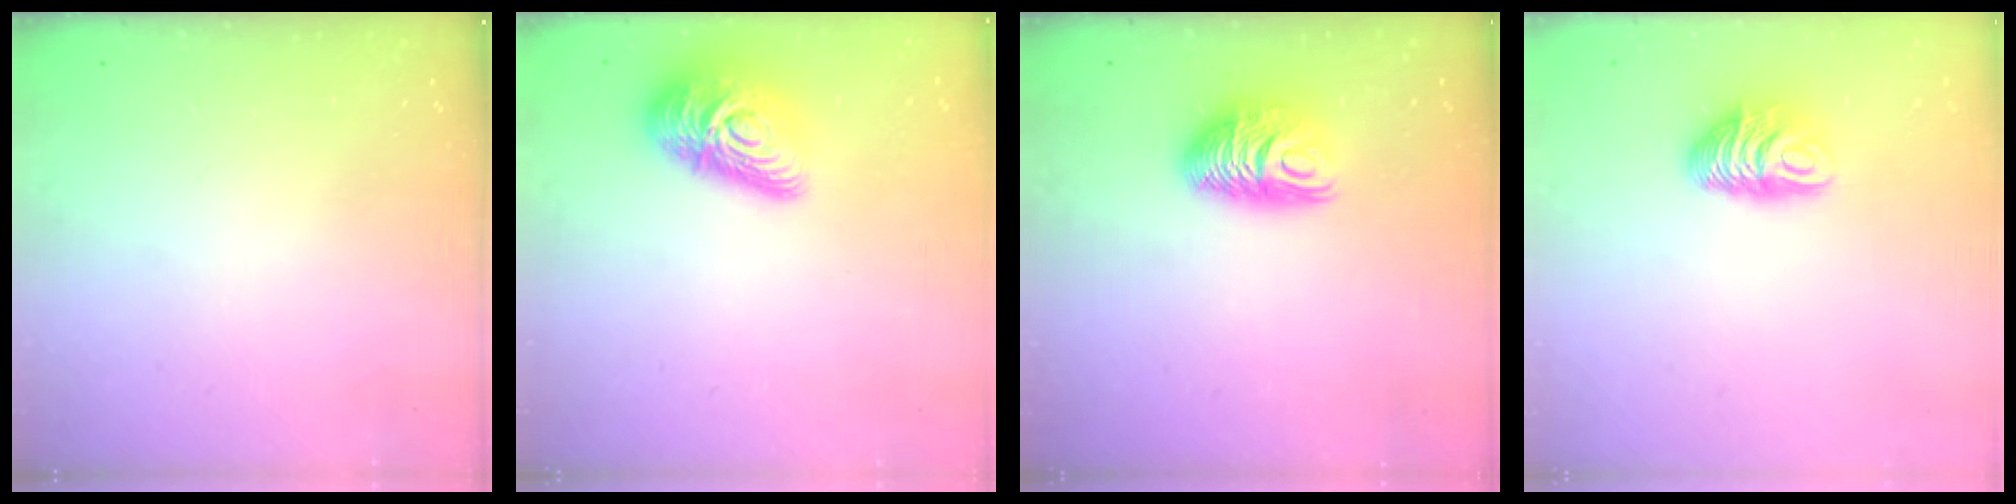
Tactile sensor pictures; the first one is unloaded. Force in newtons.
{"total": 16.1, "press": 16.0, "slide": 1.0}
{"total": 9.2, "press": 9.2, "slide": 0.5}
{"total": 9.4, "press": 9.4, "slide": 0.9}